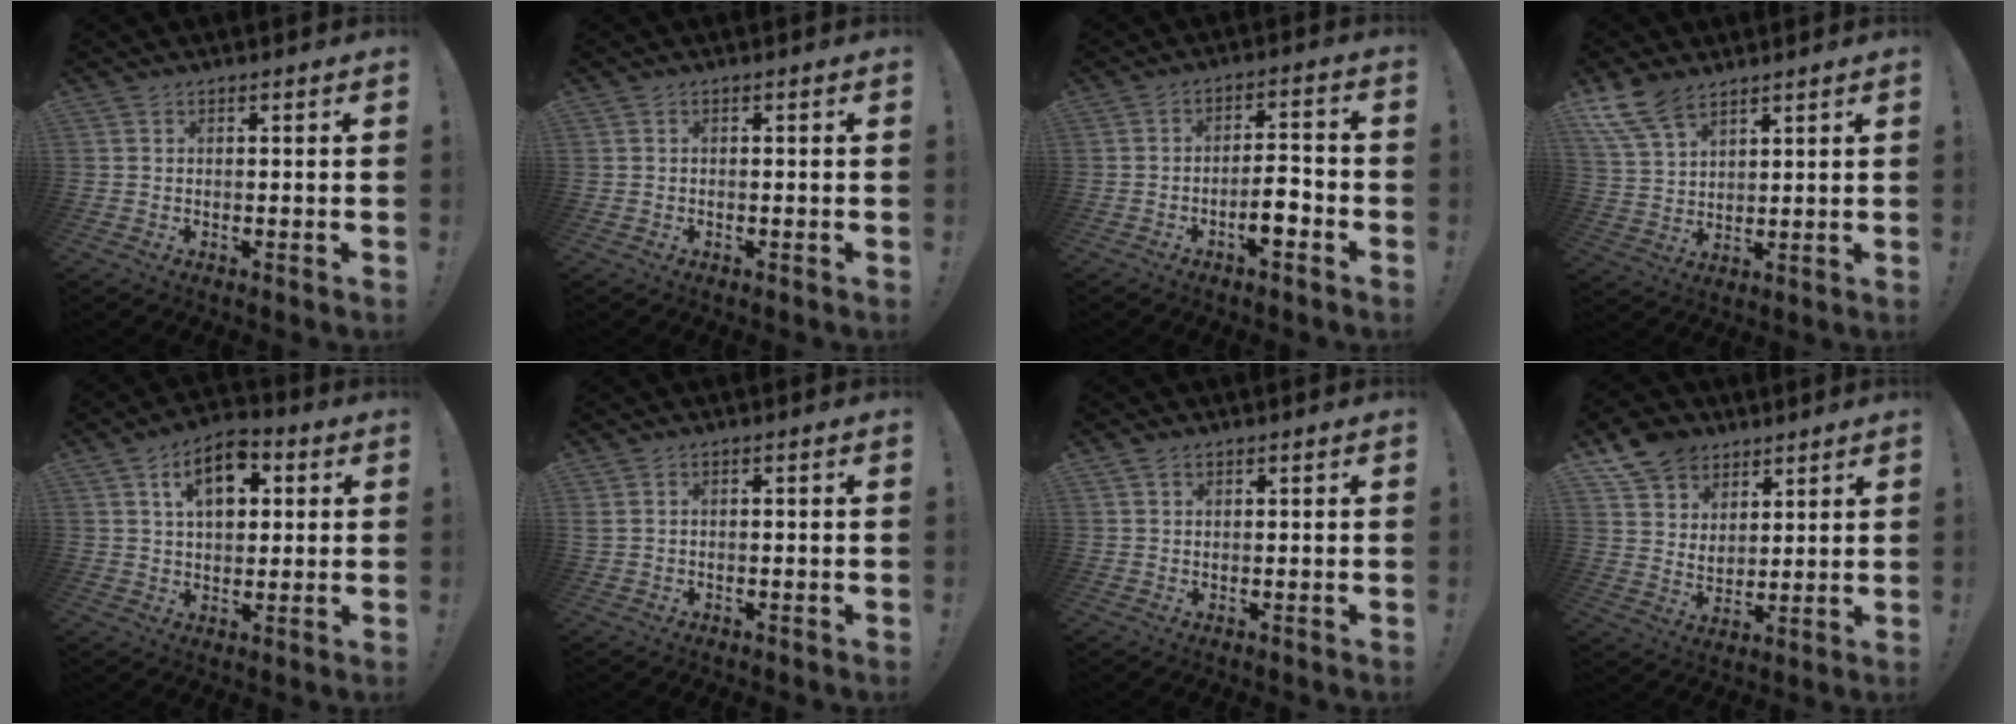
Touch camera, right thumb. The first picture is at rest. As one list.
[{"total": 0.0}, {"total": 7.2, "force": [-3.3, 2.4, 5.9], "torque": [-0.079, 0.019, -0.055]}, {"total": 10.2, "force": [7.4, 5.1, 4.9], "torque": [-0.105, -0.030, 0.147]}, {"total": 11.5, "force": [4.0, 7.2, 8.1], "torque": [-0.124, 0.006, 0.070]}, {"total": 0.8, "force": [0.4, 0.5, 0.5], "torque": [-0.011, 0.003, 0.007]}, {"total": 1.3, "force": [0.9, 0.6, 0.5], "torque": [-0.011, 0.000, 0.018]}, {"total": 11.0, "force": [7.7, 7.5, 2.3], "torque": [-0.052, -0.049, 0.153]}]